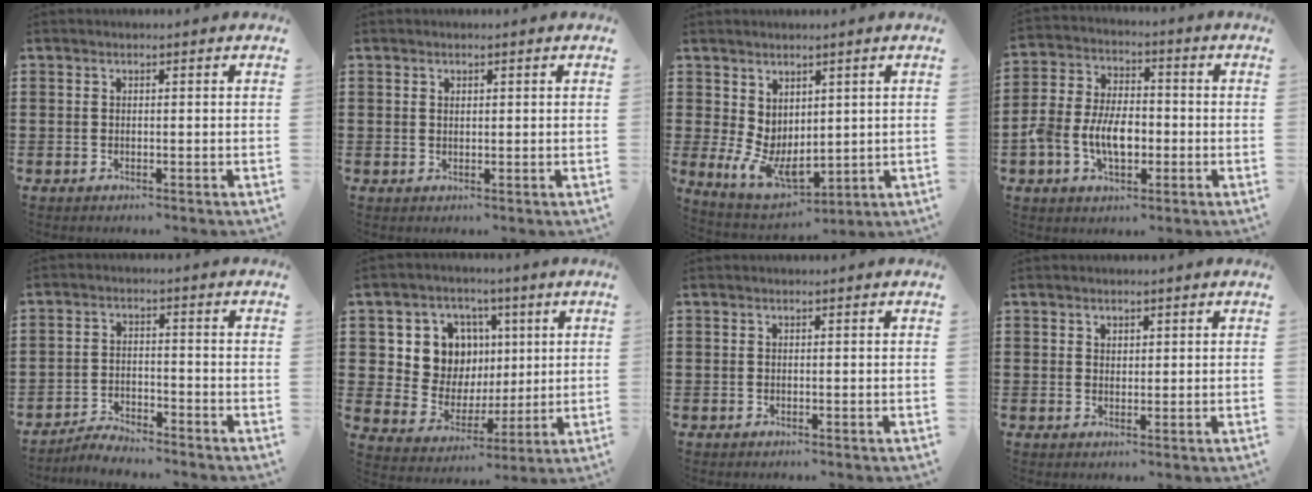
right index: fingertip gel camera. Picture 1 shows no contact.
{"total": 0.8, "force": [0.6, 0.5, 0.2], "torque": [-0.005, 0.005, 0.011]}
{"total": 5.7, "force": [1.0, 3.7, 4.1], "torque": [-0.102, -0.014, 0.021]}
{"total": 7.8, "force": [-2.0, 5.0, 5.7], "torque": [-0.137, 0.003, -0.043]}
{"total": 3.2, "force": [-3.2, 0.4, 0.2], "torque": [-0.009, 0.009, -0.067]}
{"total": 10.1, "force": [3.2, 9.0, 3.0], "torque": [-0.084, -0.013, 0.064]}
{"total": 0.0}
{"total": 1.5, "force": [1.2, 0.9, 0.1], "torque": [-0.003, 0.005, 0.024]}